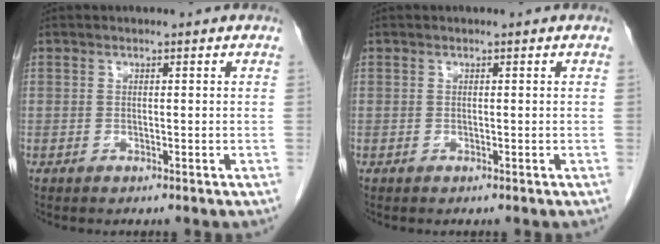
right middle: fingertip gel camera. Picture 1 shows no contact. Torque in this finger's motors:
{"motor_torque": [0.00, 0.00, 0.00, 0.00]}